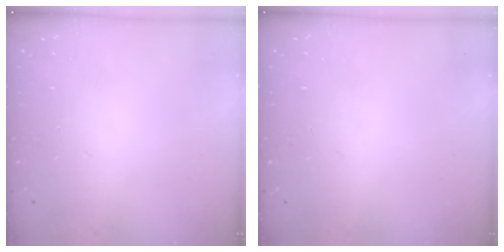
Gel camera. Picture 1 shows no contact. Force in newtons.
{"total": 0.0}